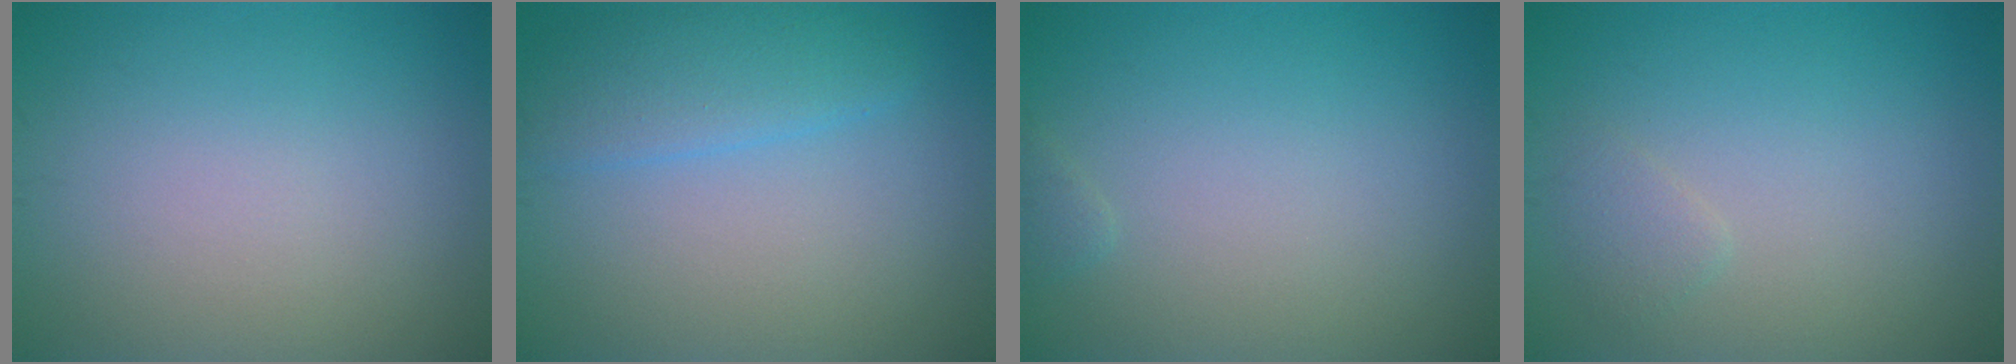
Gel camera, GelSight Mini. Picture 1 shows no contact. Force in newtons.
{"total": 3.4, "press": 3.4, "slide": 0.1}
{"total": 0.6, "press": 0.6, "slide": 0.1}
{"total": 1.1, "press": 1.1, "slide": 0.1}